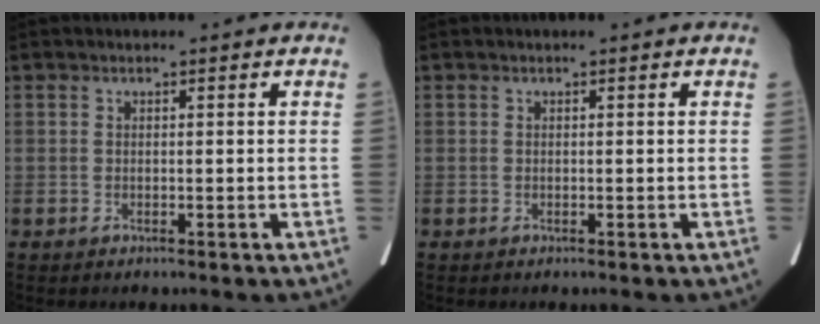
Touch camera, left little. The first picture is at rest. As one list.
[{"total": 0.0}]